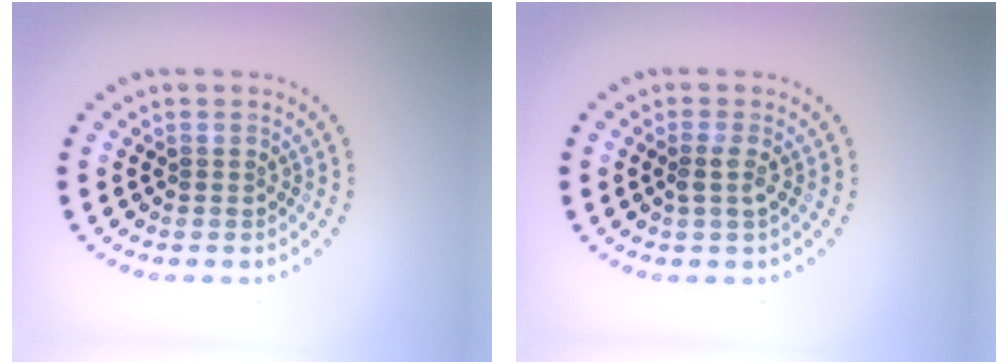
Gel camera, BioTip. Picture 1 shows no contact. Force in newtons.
{"total": 1.4, "press": 1.1, "slide": 0.8}